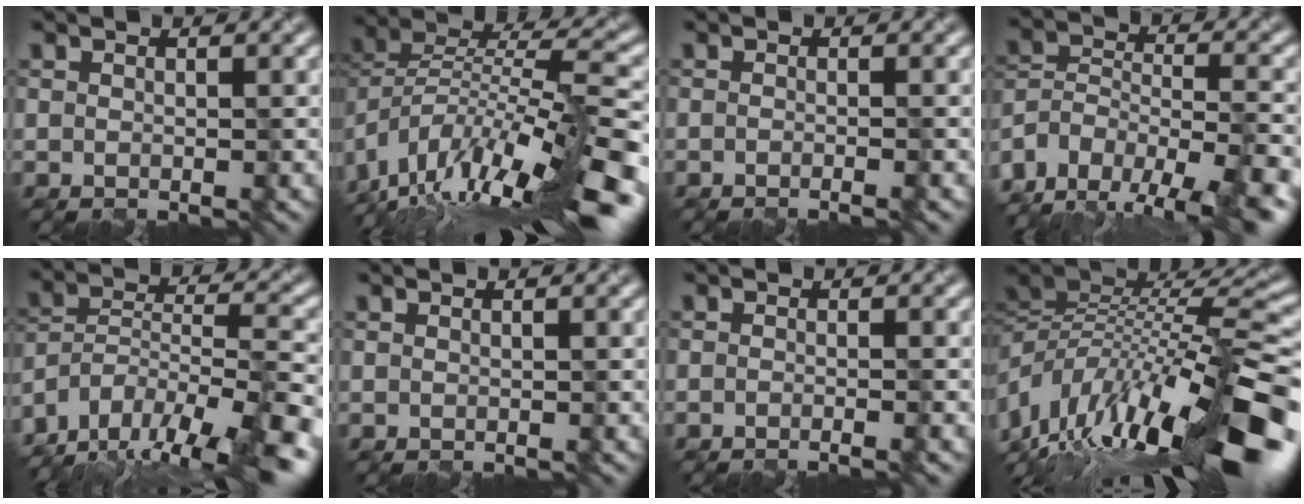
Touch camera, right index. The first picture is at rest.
{"total": 14.7, "force": [-9.7, 3.9, 10.4], "torque": [-0.184, 0.022, -0.154]}
{"total": 2.2, "force": [-0.8, 1.0, 1.8], "torque": [0.001, -0.002, -0.021]}
{"total": 15.0, "force": [-11.7, 7.2, 6.2], "torque": [-0.129, -0.001, -0.155]}
{"total": 17.4, "force": [-14.5, 5.1, 8.2], "torque": [-0.145, 0.001, -0.216]}
{"total": 0.0}
{"total": 2.5, "force": [-1.1, 1.0, 1.9], "torque": [0.000, -0.002, -0.024]}
{"total": 16.1, "force": [-4.7, 5.8, 14.3], "torque": [-0.254, 0.025, -0.082]}